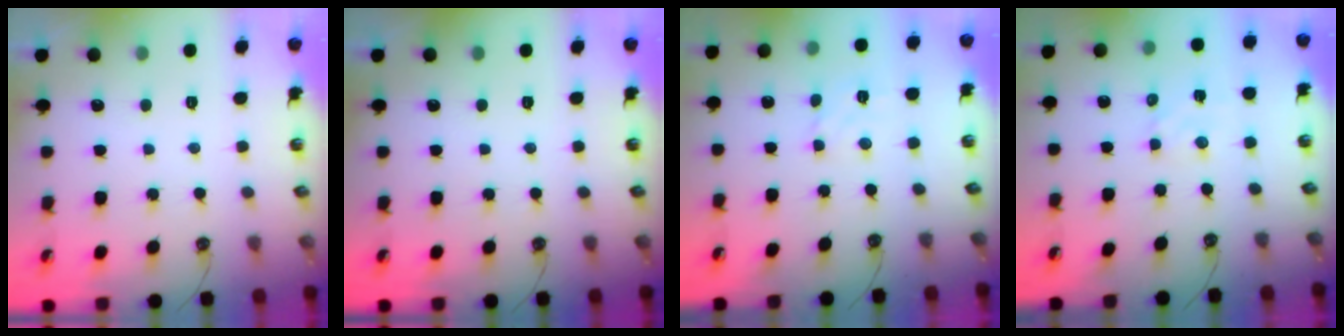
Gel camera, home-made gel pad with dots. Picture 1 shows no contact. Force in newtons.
{"total": 0.0}
{"total": 2.3, "press": 2.3, "slide": 0.5}
{"total": 2.8, "press": 2.8, "slide": 0.3}